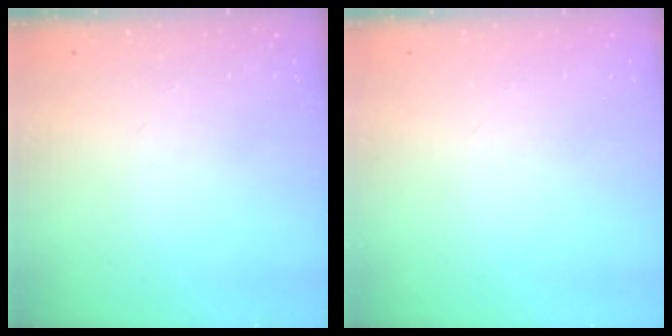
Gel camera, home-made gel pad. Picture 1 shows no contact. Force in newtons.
{"total": 0.0}